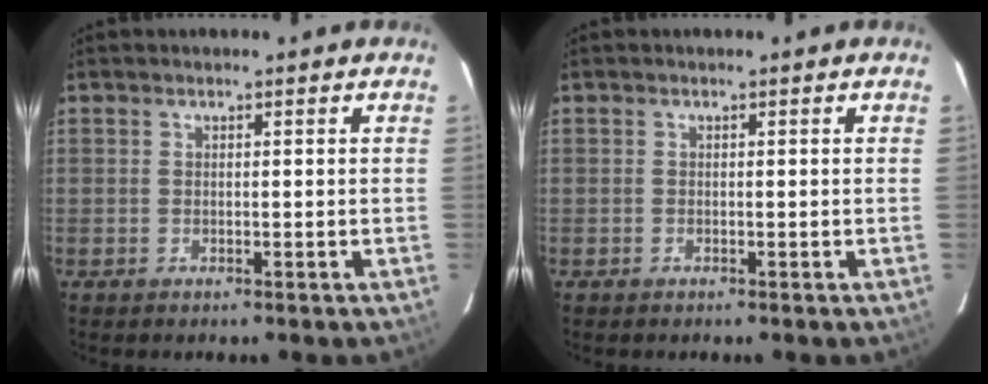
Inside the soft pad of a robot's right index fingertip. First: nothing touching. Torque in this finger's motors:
{"motor_torque": [0.07, -0.06, 0.01, 0.00]}